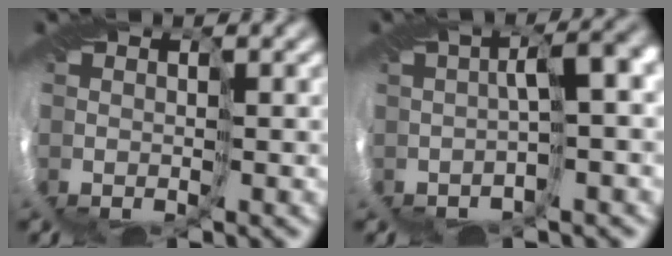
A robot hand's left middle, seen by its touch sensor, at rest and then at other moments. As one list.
[{"total": 3.9, "force": [-0.5, 0.4, 3.9], "torque": [-0.046, 0.012, -0.005]}]